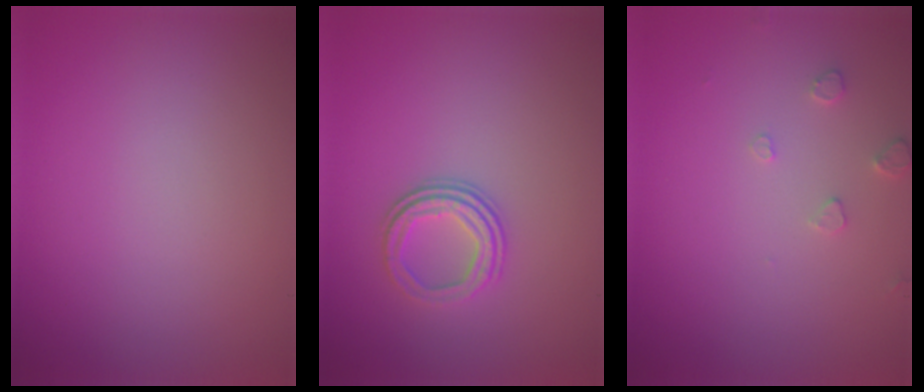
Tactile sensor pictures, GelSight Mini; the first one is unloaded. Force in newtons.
{"total": 2.9, "press": 2.3, "slide": 1.7}
{"total": 1.2, "press": 1.2, "slide": 0.2}